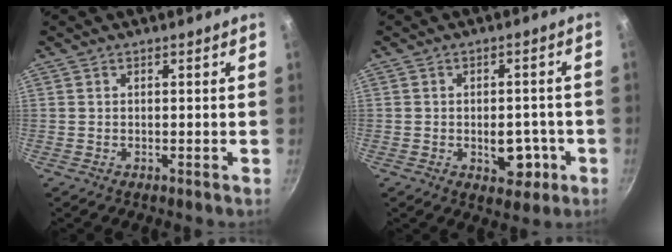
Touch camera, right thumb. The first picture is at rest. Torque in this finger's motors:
{"motor_torque": [2.67, 2.34, 0.62, -0.97, 0.09]}